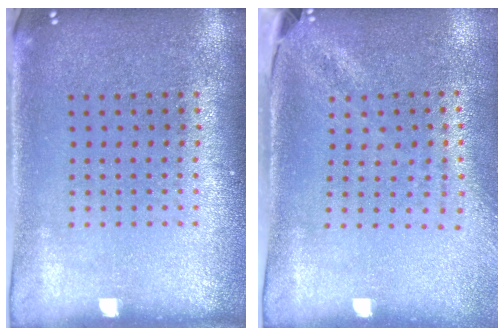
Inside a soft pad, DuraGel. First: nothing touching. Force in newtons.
{"total": 1.8, "press": 1.4, "slide": 1.2}